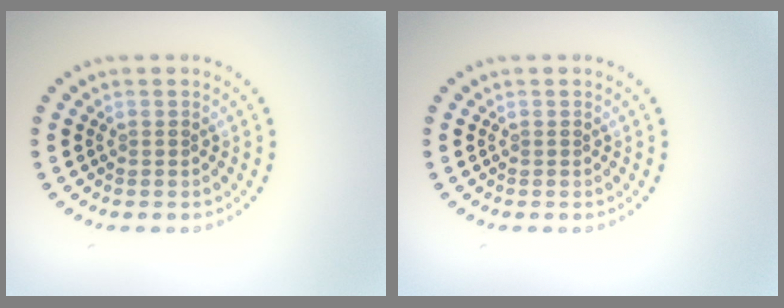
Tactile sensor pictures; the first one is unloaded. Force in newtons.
{"total": 0.0}